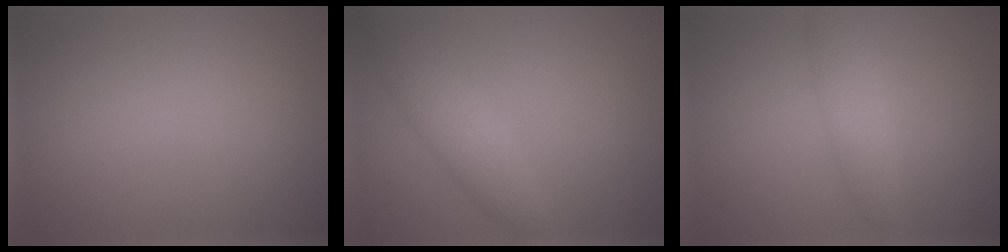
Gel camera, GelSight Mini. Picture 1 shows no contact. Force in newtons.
{"total": 3.3, "press": 3.3, "slide": 0.1}
{"total": 2.5, "press": 2.5, "slide": 0.1}